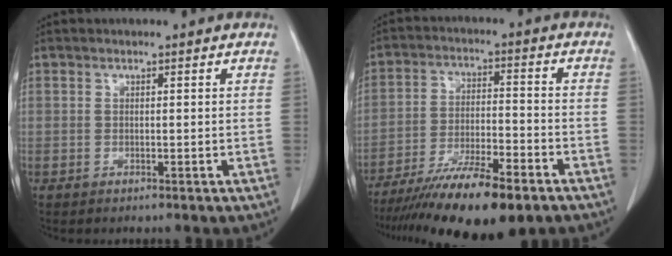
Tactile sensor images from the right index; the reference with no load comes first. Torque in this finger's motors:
{"motor_torque": [1.09, -1.04, 1.04, 0.21]}